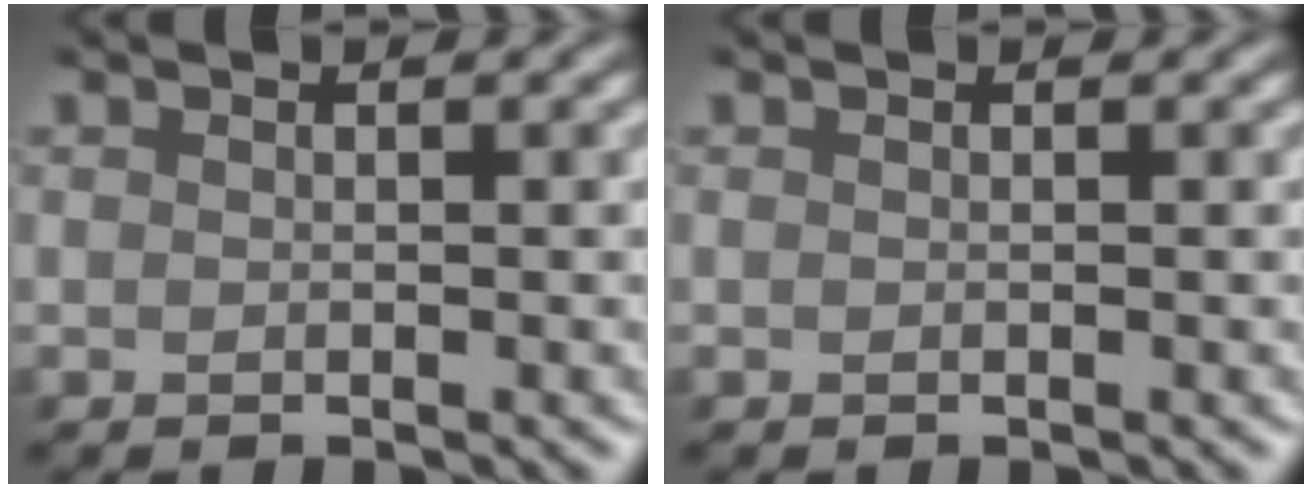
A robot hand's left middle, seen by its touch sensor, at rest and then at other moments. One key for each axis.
{"total": 0.0}